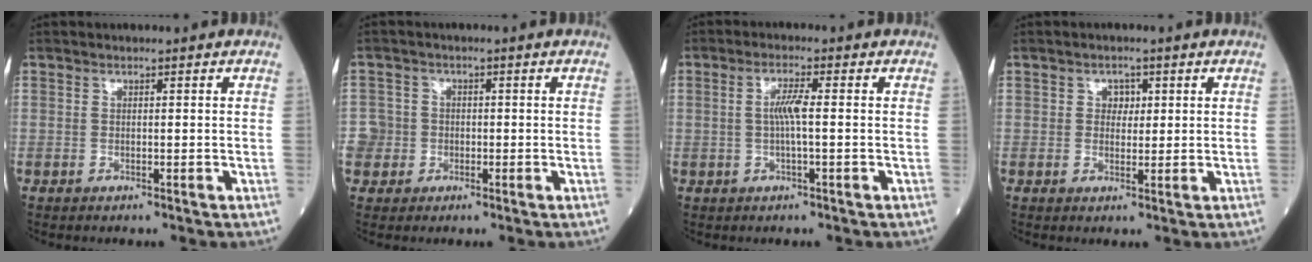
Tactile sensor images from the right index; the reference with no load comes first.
{"total": 3.5, "force": [-1.0, 3.3, -0.2], "torque": [0.014, 0.013, -0.022]}
{"total": 3.5, "force": [0.0, 0.1, 3.5], "torque": [-0.072, 0.003, 0.000]}
{"total": 2.1, "force": [0.6, 1.7, 1.2], "torque": [-0.011, 0.002, 0.006]}